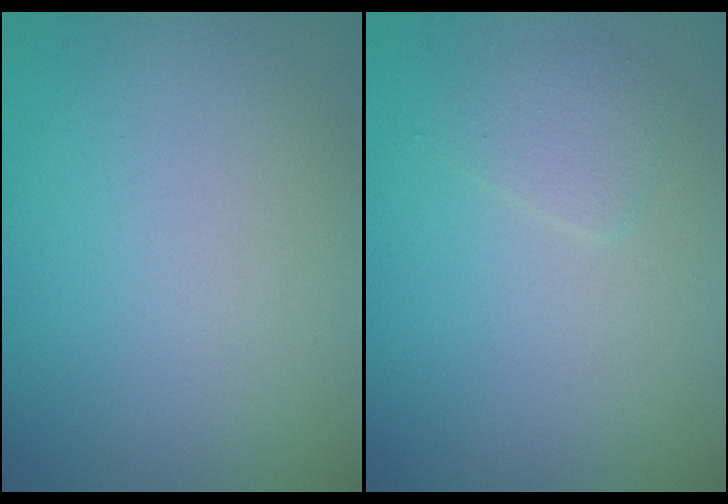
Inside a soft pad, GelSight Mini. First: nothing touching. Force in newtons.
{"total": 1.3, "press": 1.3, "slide": 0.1}